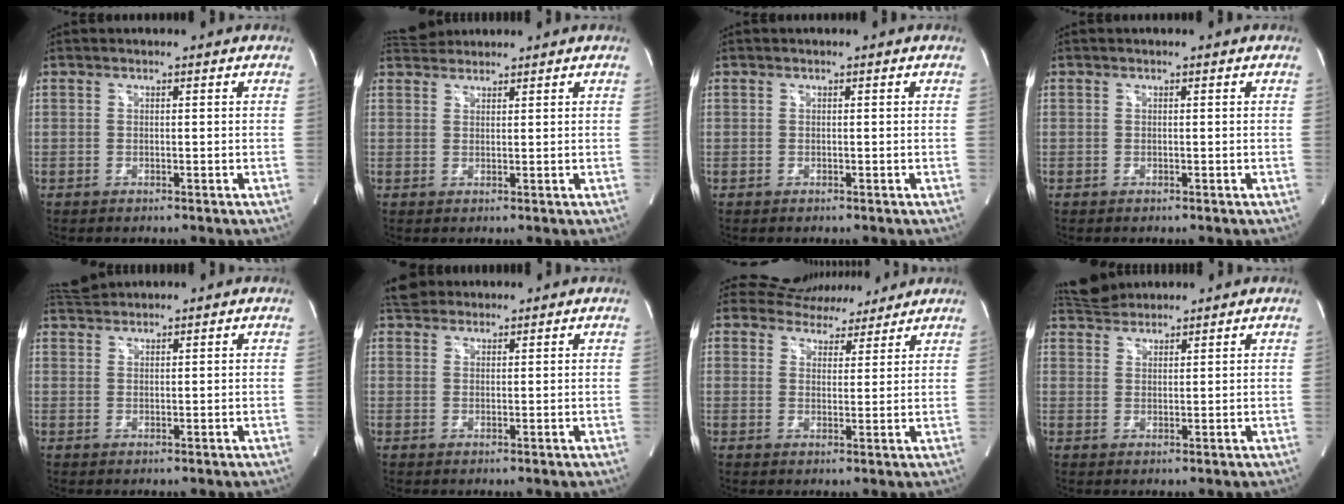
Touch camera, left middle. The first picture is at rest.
{"total": 3.3, "force": [3.2, 0.8, 0.1], "torque": [-0.011, 0.026, 0.061]}
{"total": 0.0}
{"total": 0.0}
{"total": 2.8, "force": [2.8, 0.1, -0.1], "torque": [-0.010, 0.019, 0.059]}
{"total": 3.5, "force": [3.1, 1.7, 0.3], "torque": [-0.012, 0.022, 0.053]}
{"total": 9.0, "force": [8.2, 3.6, 0.9], "torque": [-0.007, 0.014, 0.107]}
{"total": 4.8, "force": [4.6, 1.2, 0.6], "torque": [-0.019, 0.026, 0.088]}